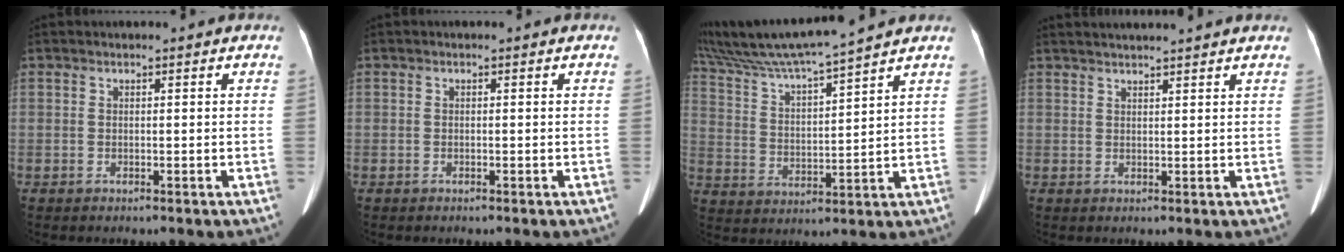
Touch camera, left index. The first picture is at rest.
{"total": 0.0}
{"total": 14.3, "force": [12.7, -1.1, 6.4], "torque": [-0.131, 0.016, 0.225]}
{"total": 7.1, "force": [6.6, -0.5, 2.6], "torque": [-0.039, 0.030, 0.088]}